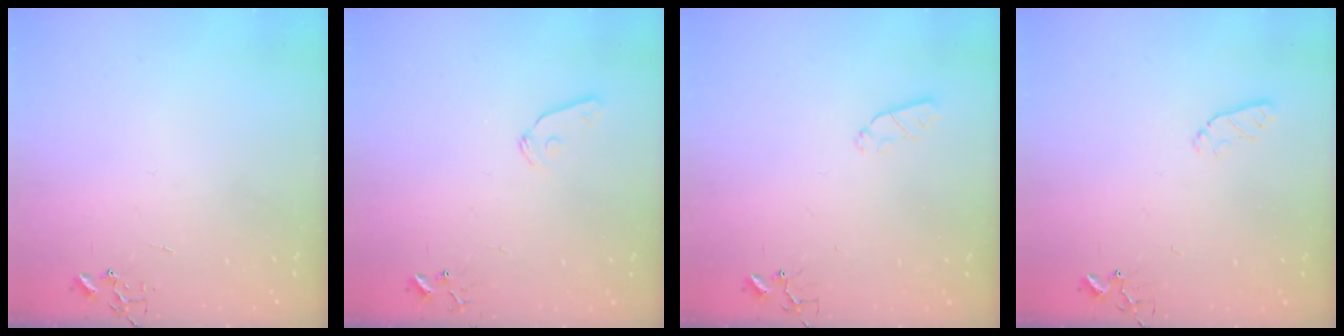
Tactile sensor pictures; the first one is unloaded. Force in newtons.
{"total": 7.3, "press": 7.3, "slide": 0.7}
{"total": 4.2, "press": 4.1, "slide": 1.0}
{"total": 5.0, "press": 4.9, "slide": 0.9}